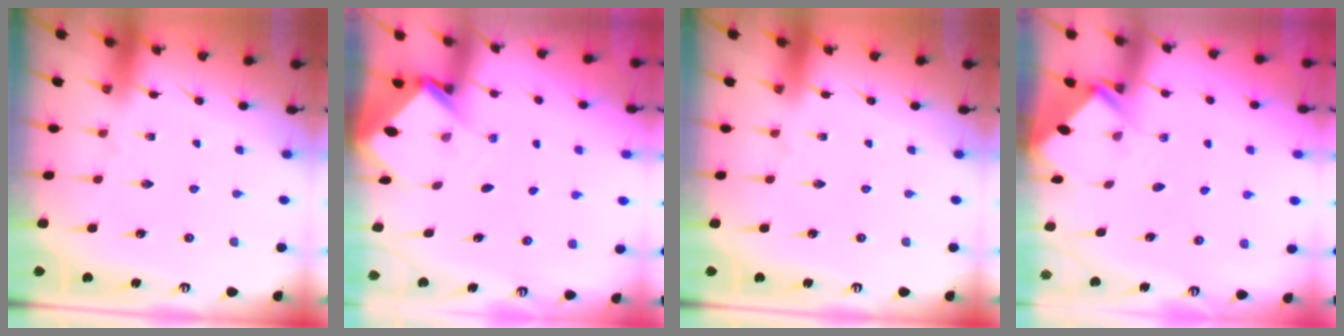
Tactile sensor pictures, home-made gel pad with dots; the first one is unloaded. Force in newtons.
{"total": 3.7, "press": 3.7, "slide": 0.2}
{"total": 0.0}
{"total": 2.7, "press": 2.7, "slide": 0.2}